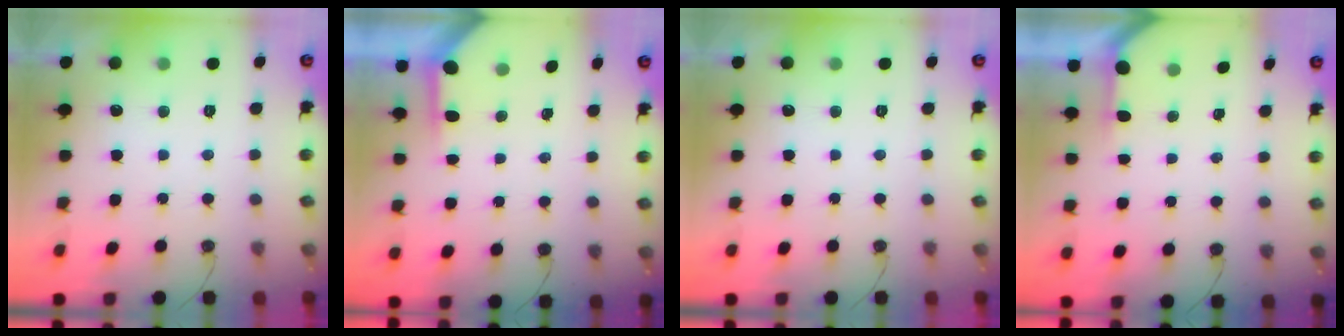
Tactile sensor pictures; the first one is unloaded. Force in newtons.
{"total": 4.2, "press": 4.2, "slide": 0.5}
{"total": 0.0}
{"total": 1.4, "press": 1.4, "slide": 0.2}